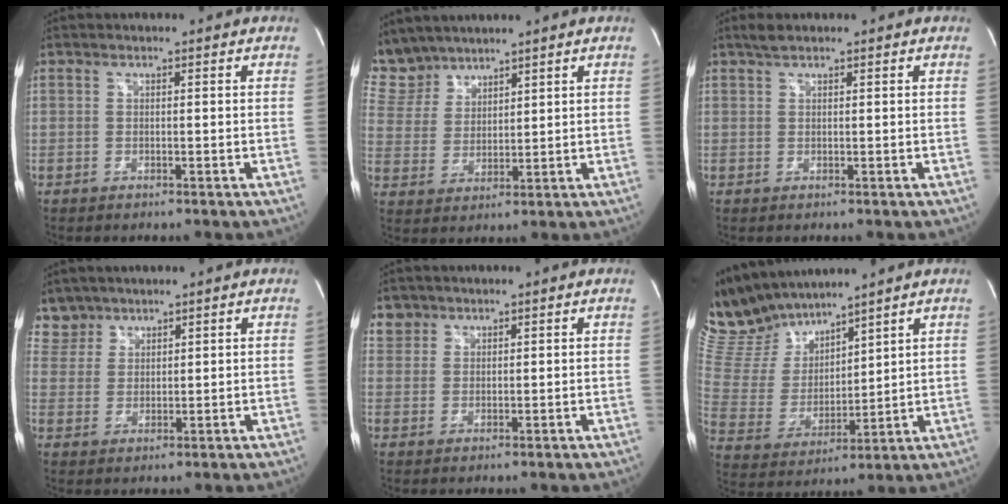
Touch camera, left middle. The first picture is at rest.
{"total": 6.9, "force": [6.5, 2.4, 0.1], "torque": [-0.013, 0.010, 0.147]}
{"total": 1.5, "force": [1.3, 0.4, 0.7], "torque": [-0.021, 0.007, 0.026]}
{"total": 4.5, "force": [3.8, 2.2, -0.6], "torque": [0.016, 0.005, 0.079]}
{"total": 2.9, "force": [2.2, 1.9, -0.3], "torque": [0.012, 0.006, 0.039]}
{"total": 13.5, "force": [12.4, 3.8, 4.0], "torque": [-0.103, 0.014, 0.258]}